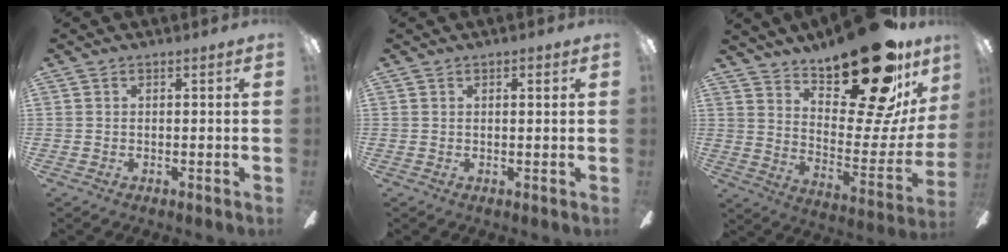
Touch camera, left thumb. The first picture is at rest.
{"total": 1.2, "force": [0.8, 0.4, 0.9], "torque": [-0.012, -0.002, 0.011]}
{"total": 27.5, "force": [19.6, 9.6, 16.6], "torque": [-0.210, -0.130, 0.321]}